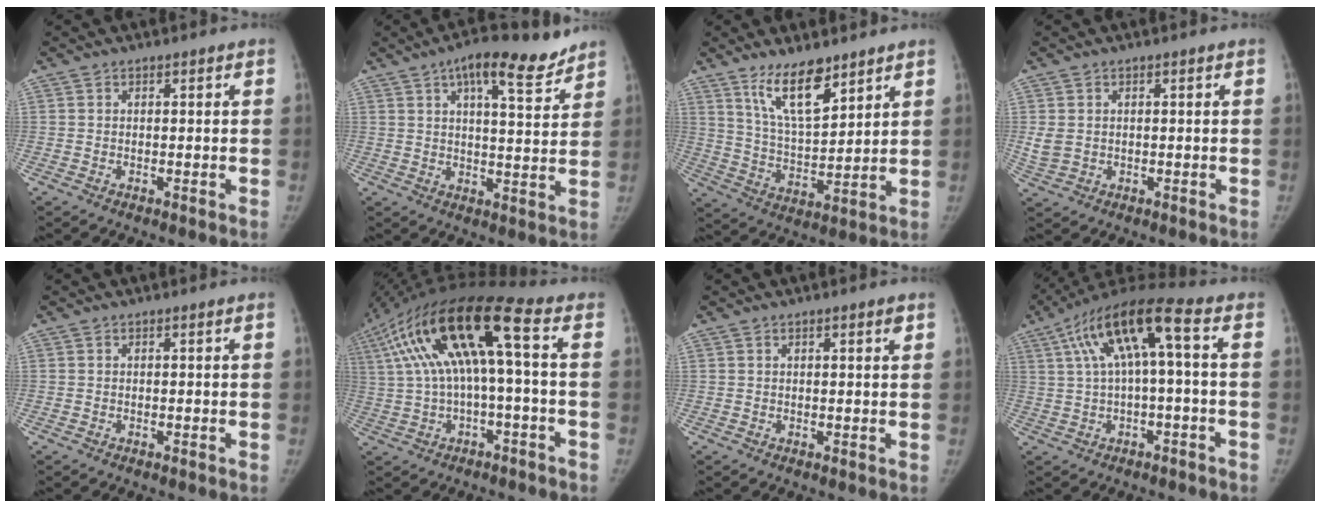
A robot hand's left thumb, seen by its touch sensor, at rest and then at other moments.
{"total": 11.6, "force": [7.8, 3.5, 7.8], "torque": [-0.094, -0.031, 0.113]}
{"total": 10.8, "force": [7.5, 3.5, 6.9], "torque": [-0.104, -0.057, 0.148]}
{"total": 3.2, "force": [0.2, 2.6, 1.8], "torque": [-0.036, 0.001, 0.012]}
{"total": 0.0}
{"total": 18.0, "force": [2.7, 4.7, 17.2], "torque": [-0.354, 0.063, 0.047]}
{"total": 1.5, "force": [0.7, 0.3, 1.3], "torque": [-0.016, 0.000, 0.009]}
{"total": 13.5, "force": [2.3, 3.4, 12.9], "torque": [-0.253, 0.056, 0.040]}